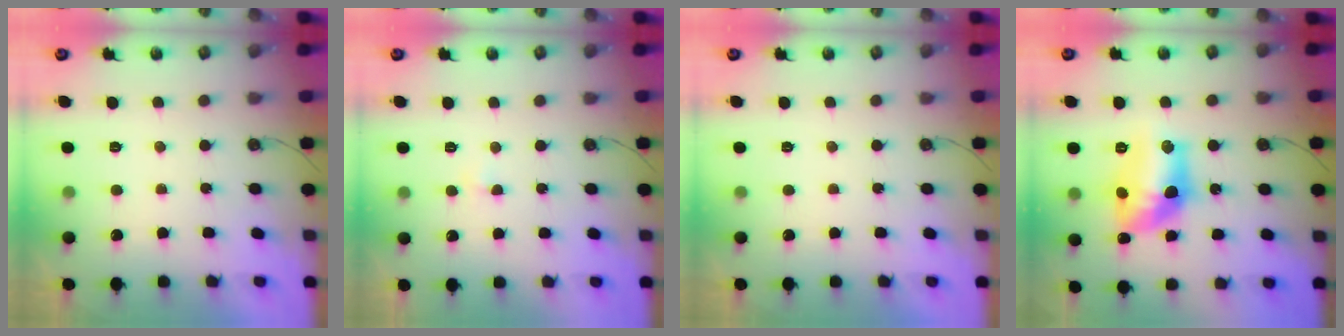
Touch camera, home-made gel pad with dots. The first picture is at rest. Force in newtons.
{"total": 2.5, "press": 2.5, "slide": 0.4}
{"total": 0.0}
{"total": 15.6, "press": 15.1, "slide": 3.7}